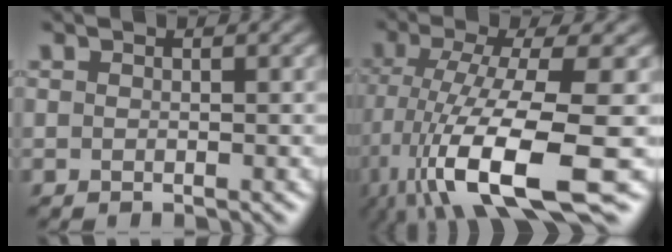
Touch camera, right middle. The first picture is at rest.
{"total": 12.5, "force": [-5.1, 3.4, 10.9], "torque": [-0.219, -0.018, -0.087]}